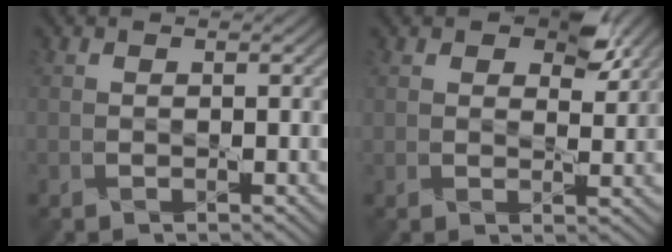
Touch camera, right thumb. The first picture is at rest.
{"total": 5.0, "force": [3.0, 2.7, 2.9], "torque": [-0.038, -0.009, 0.046]}